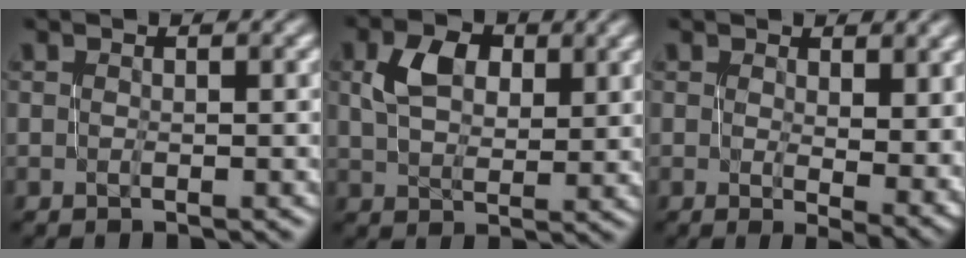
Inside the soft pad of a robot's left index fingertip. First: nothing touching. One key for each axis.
{"total": 4.7, "fx": 2.0, "fy": 3.1, "fz": 3.0, "tx": -0.055, "ty": 0.008, "tz": 0.035}
{"total": 6.1, "fx": 0.8, "fy": 2.9, "fz": 5.3, "tx": -0.066, "ty": -0.009, "tz": 0.016}